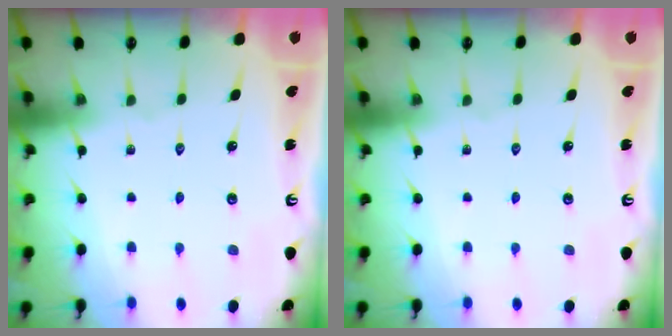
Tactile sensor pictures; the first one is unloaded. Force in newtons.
{"total": 0.0}